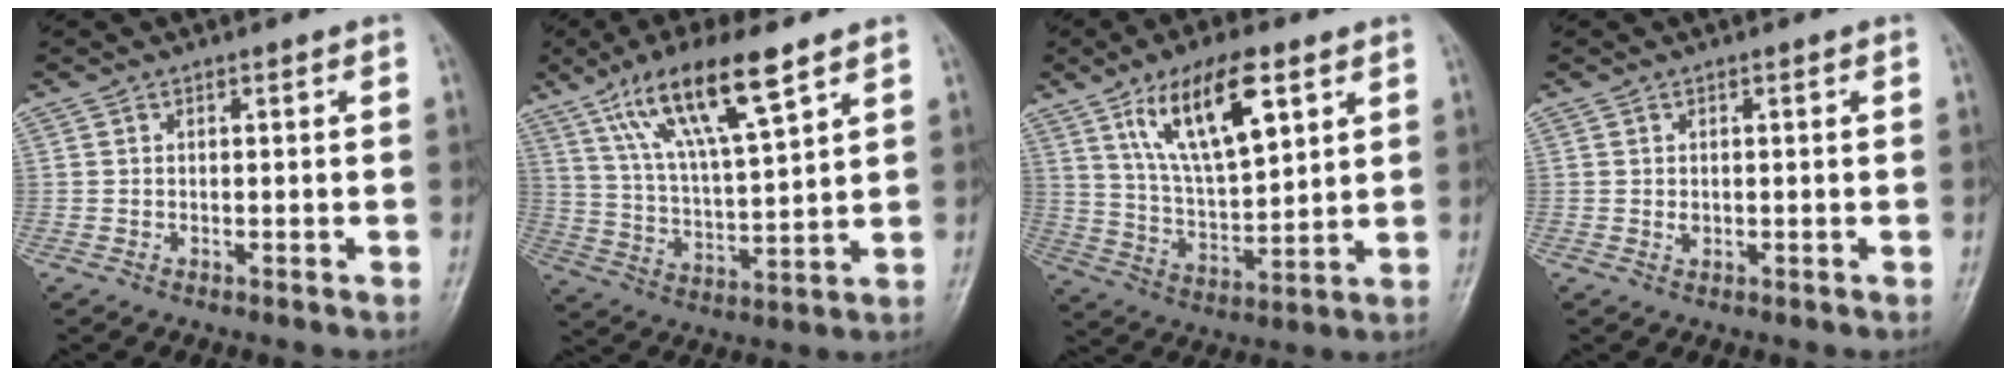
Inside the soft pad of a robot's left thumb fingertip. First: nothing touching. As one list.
[{"total": 15.5, "force": [9.2, 3.6, 12.0], "torque": [-0.210, -0.029, 0.178]}, {"total": 15.7, "force": [7.7, 6.1, 12.3], "torque": [-0.191, -0.030, 0.146]}, {"total": 0.9, "force": [0.1, 0.7, 0.5], "torque": [-0.007, 0.000, 0.004]}]